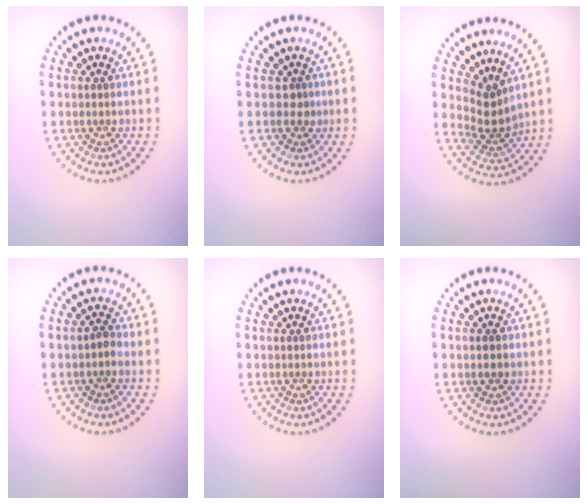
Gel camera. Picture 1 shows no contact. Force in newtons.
{"total": 0.9, "press": 0.6, "slide": 0.7}
{"total": 2.8, "press": 2.0, "slide": 2.0}
{"total": 1.0, "press": 0.9, "slide": 0.4}
{"total": 0.0}
{"total": 1.2, "press": 1.1, "slide": 0.1}